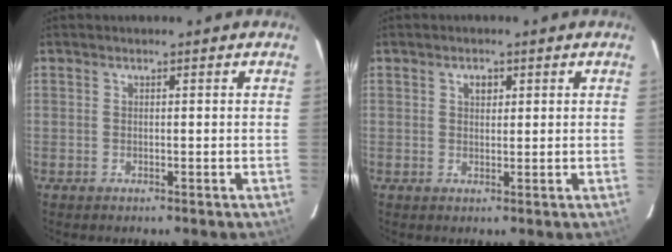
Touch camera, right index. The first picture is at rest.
{"total": 1.9, "force": [0.8, 1.3, 1.1], "torque": [-0.016, 0.006, 0.014]}